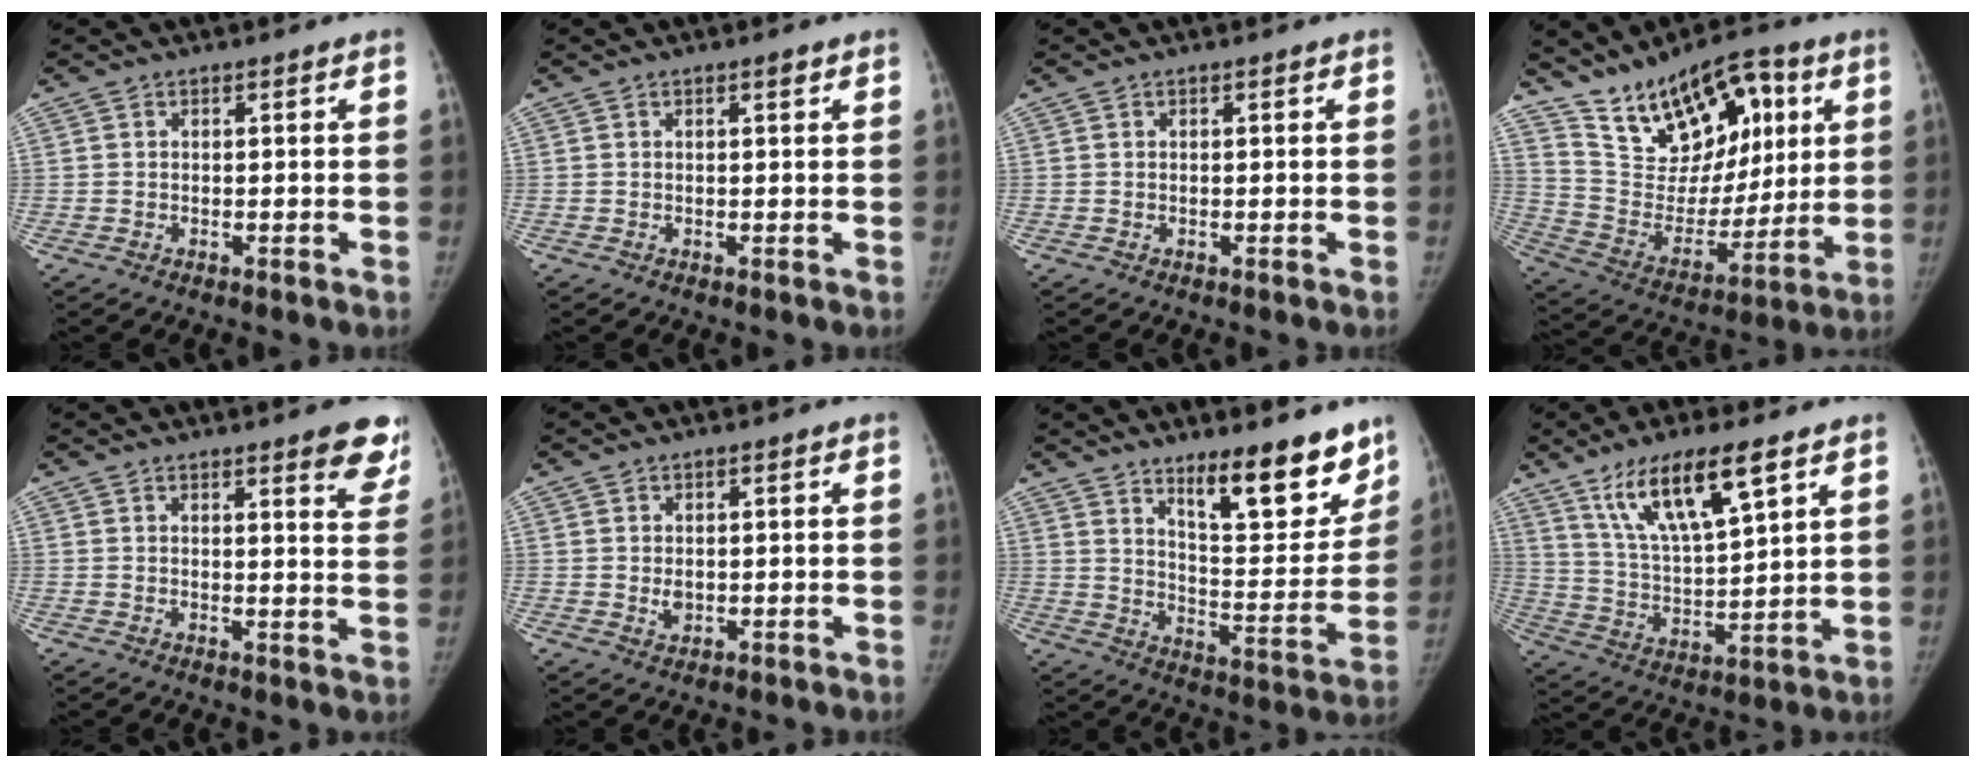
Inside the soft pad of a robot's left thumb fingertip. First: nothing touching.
{"total": 0.8, "force": [0.5, 0.2, 0.6], "torque": [-0.009, -0.002, 0.008]}
{"total": 0.0}
{"total": 21.2, "force": [10.6, 12.1, 13.7], "torque": [-0.170, -0.036, 0.192]}
{"total": 8.6, "force": [5.9, 2.2, 5.9], "torque": [-0.040, -0.029, 0.060]}
{"total": 2.1, "force": [0.1, 1.5, 1.4], "torque": [-0.017, -0.003, 0.007]}
{"total": 17.1, "force": [11.9, 5.2, 11.1], "torque": [-0.102, -0.093, 0.183]}
{"total": 15.2, "force": [8.9, 4.4, 11.5], "torque": [-0.189, -0.035, 0.172]}